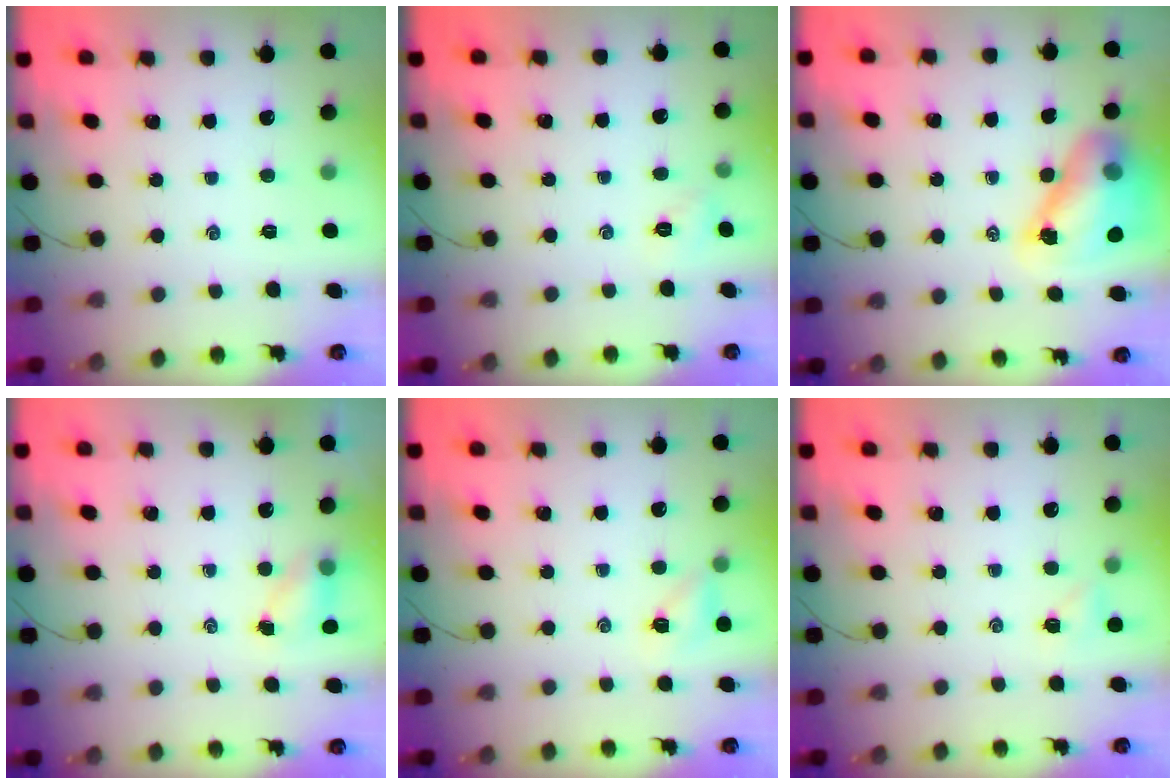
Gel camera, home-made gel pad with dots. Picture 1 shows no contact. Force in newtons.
{"total": 2.2, "press": 2.2, "slide": 0.5}
{"total": 12.4, "press": 11.9, "slide": 3.7}
{"total": 4.3, "press": 4.2, "slide": 0.8}
{"total": 5.1, "press": 4.9, "slide": 1.3}
{"total": 3.2, "press": 3.0, "slide": 1.0}